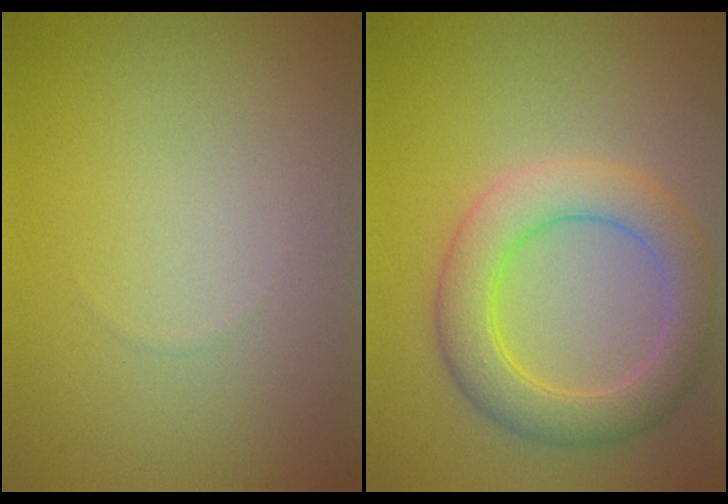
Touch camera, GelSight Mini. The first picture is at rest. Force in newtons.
{"total": 5.4, "press": 5.4, "slide": 0.1}